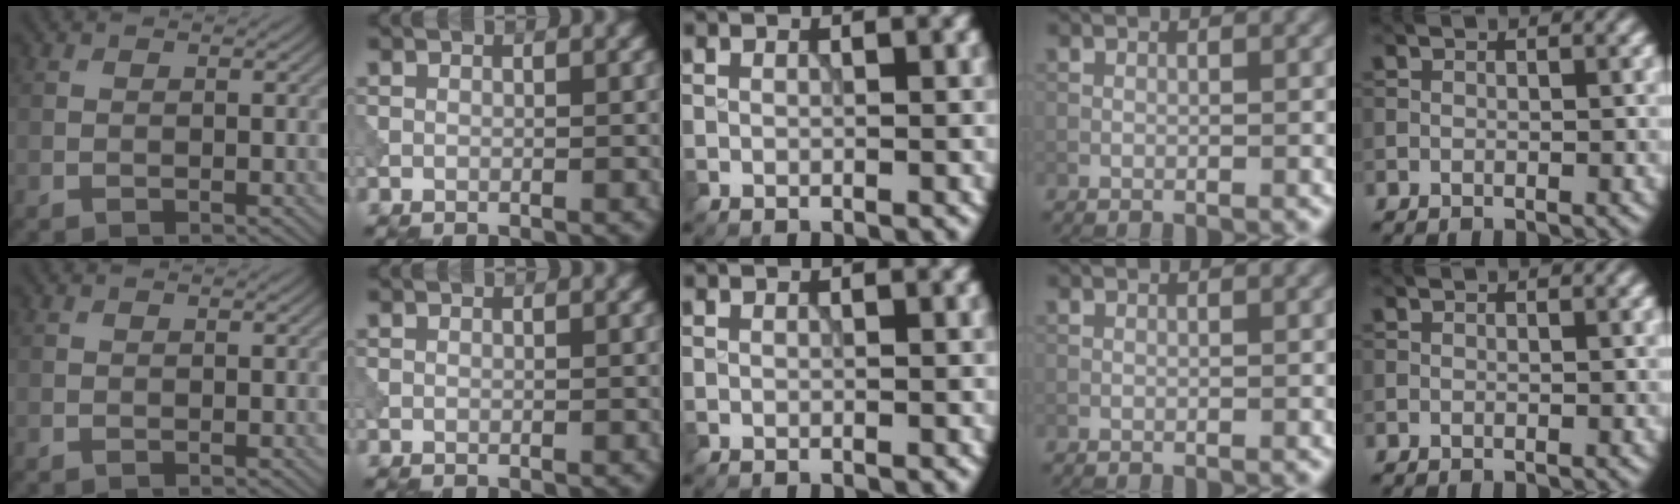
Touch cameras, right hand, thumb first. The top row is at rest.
{}